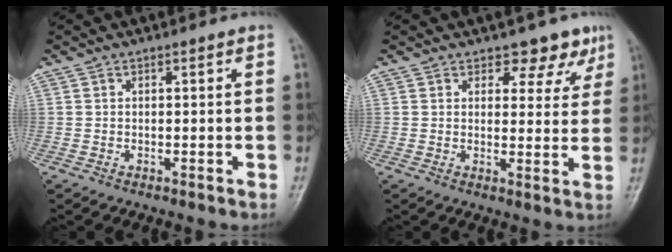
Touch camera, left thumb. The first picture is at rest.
{"total": 5.8, "force": [4.3, 3.4, 1.9], "torque": [0.011, -0.027, 0.047]}